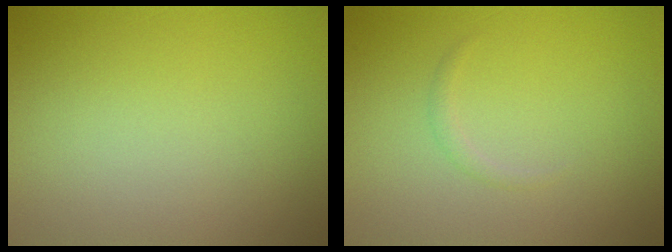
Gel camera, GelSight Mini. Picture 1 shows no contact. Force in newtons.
{"total": 0.6, "press": 0.6, "slide": 0.0}